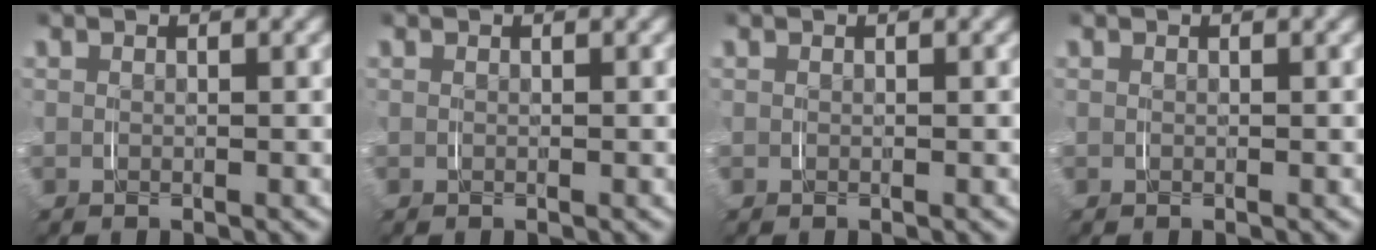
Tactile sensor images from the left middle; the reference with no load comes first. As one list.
[{"total": 0.0}, {"total": 0.0}, {"total": 0.0}]